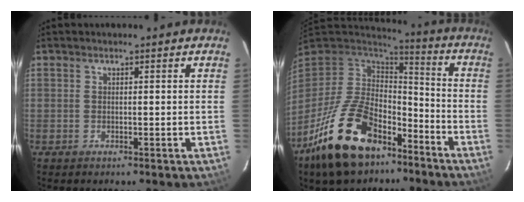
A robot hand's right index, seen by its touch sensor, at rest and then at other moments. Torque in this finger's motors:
{"motor_torque": [0.88, -0.75, 1.05, 0.21]}